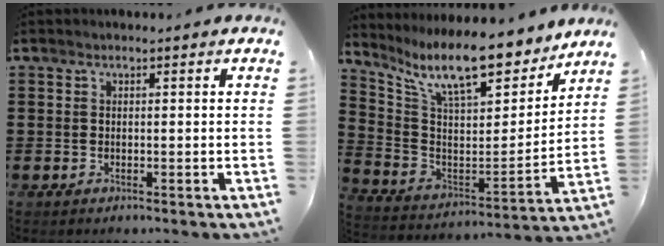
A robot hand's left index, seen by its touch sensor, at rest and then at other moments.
{"total": 12.6, "force": [10.4, 2.2, 6.8], "torque": [-0.156, -0.069, 0.178]}